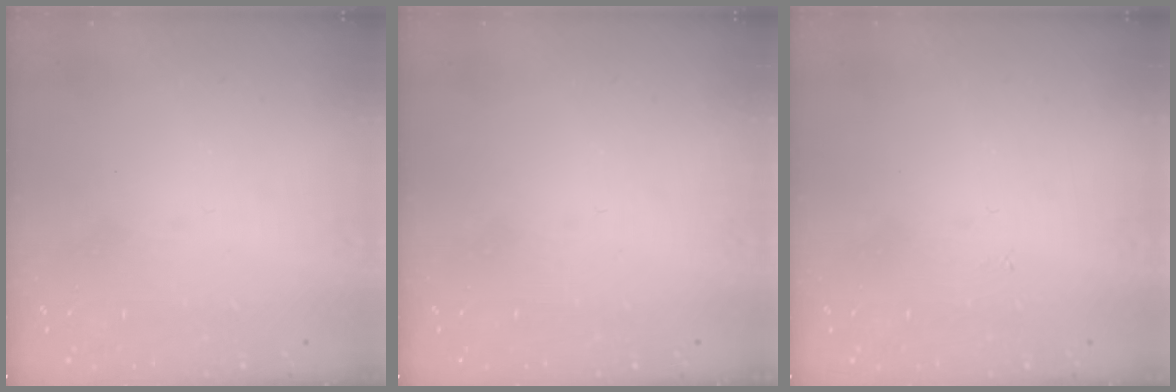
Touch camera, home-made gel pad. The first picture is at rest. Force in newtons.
{"total": 0.0}
{"total": 3.1, "press": 3.1, "slide": 0.4}